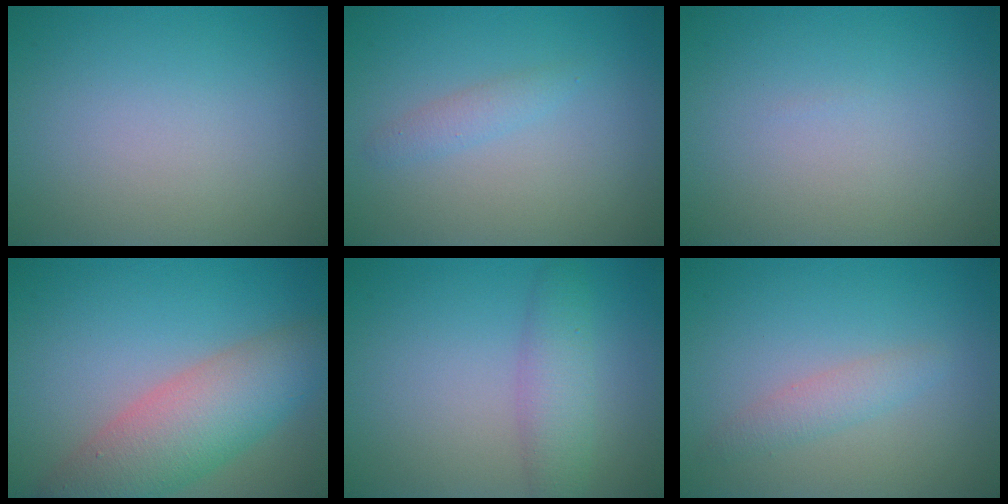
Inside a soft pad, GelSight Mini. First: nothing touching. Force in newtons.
{"total": 1.3, "press": 1.3, "slide": 0.0}
{"total": 0.0}
{"total": 7.4, "press": 7.3, "slide": 0.3}
{"total": 3.1, "press": 3.1, "slide": 0.0}
{"total": 1.7, "press": 1.7, "slide": 0.1}